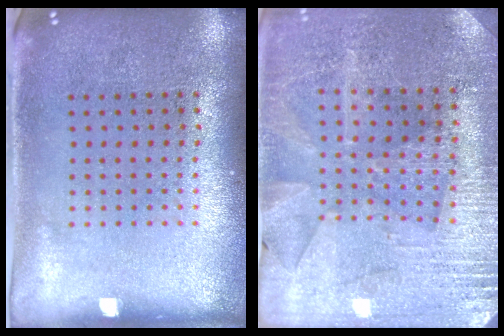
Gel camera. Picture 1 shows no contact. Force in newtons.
{"total": 2.9, "press": 2.8, "slide": 0.5}